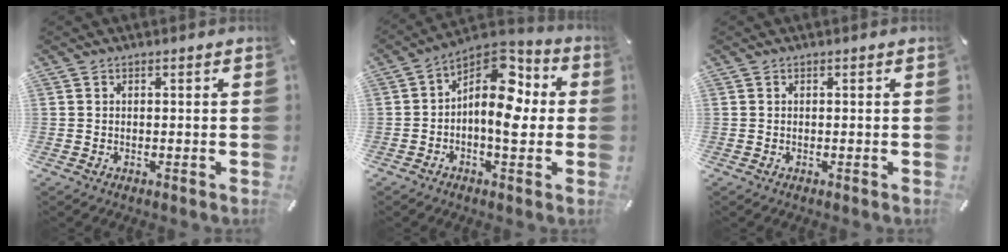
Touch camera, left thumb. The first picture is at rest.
{"total": 12.5, "force": [1.1, 7.2, 10.2], "torque": [-0.155, -0.028, 0.011]}
{"total": 0.0}